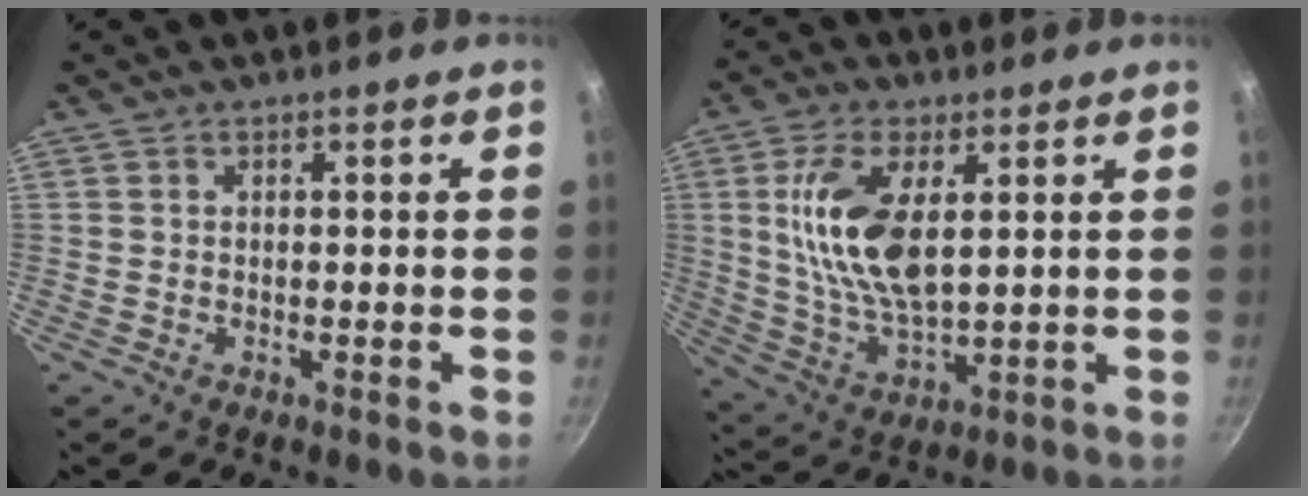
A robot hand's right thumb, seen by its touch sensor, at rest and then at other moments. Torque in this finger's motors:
{"motor_torque": [0.56, 1.78, 1.78, 0.45, 0.26]}